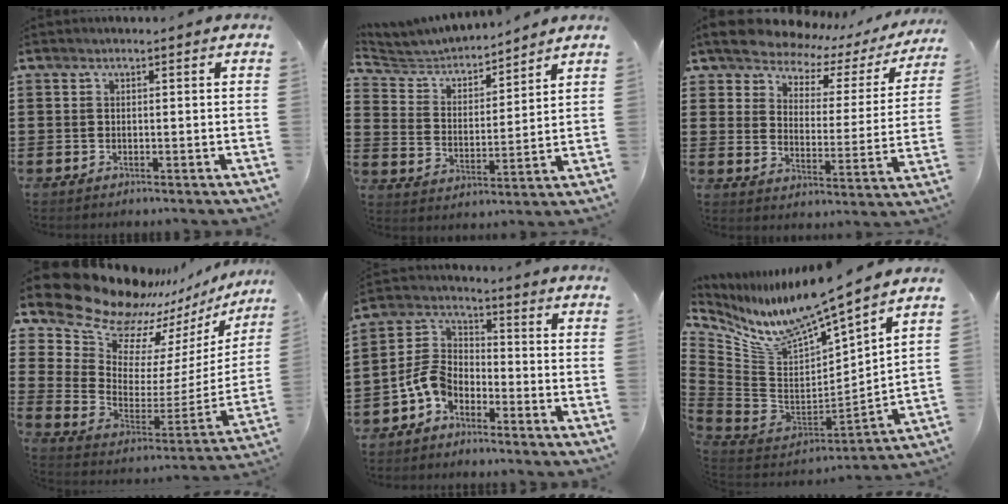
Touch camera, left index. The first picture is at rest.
{"total": 4.9, "force": [4.7, 1.0, 0.6], "torque": [-0.041, -0.027, 0.077]}
{"total": 5.3, "force": [5.1, 1.3, 1.1], "torque": [-0.053, -0.034, 0.082]}
{"total": 13.4, "force": [12.2, 4.5, 3.3], "torque": [-0.127, -0.088, 0.219]}
{"total": 6.2, "force": [-3.8, 3.8, 3.0], "torque": [-0.100, 0.000, -0.087]}
{"total": 9.9, "force": [9.0, 0.3, 4.0], "torque": [-0.124, -0.085, 0.148]}